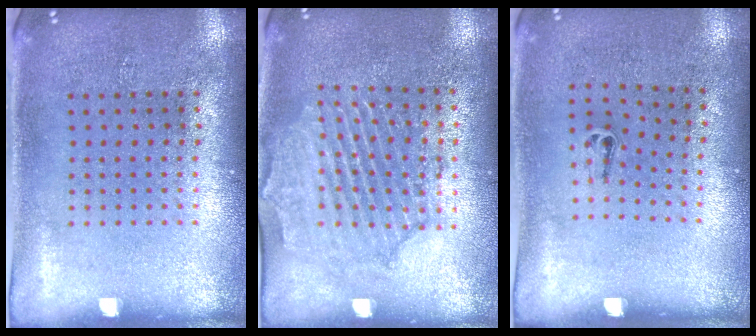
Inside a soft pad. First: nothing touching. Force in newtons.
{"total": 1.9, "press": 1.9, "slide": 0.4}
{"total": 0.5, "press": 0.3, "slide": 0.4}